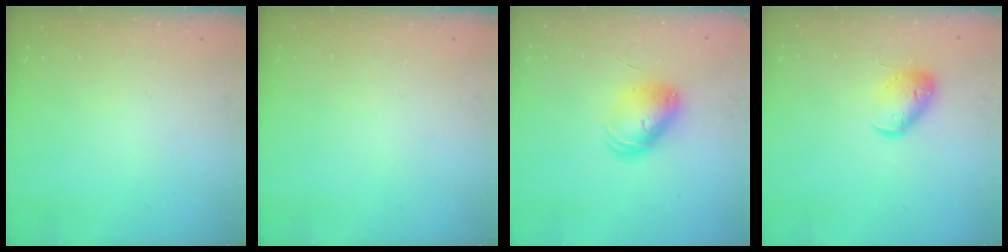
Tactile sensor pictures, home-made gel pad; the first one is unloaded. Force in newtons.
{"total": 0.0}
{"total": 9.0, "press": 9.0, "slide": 0.3}
{"total": 11.3, "press": 11.1, "slide": 1.6}